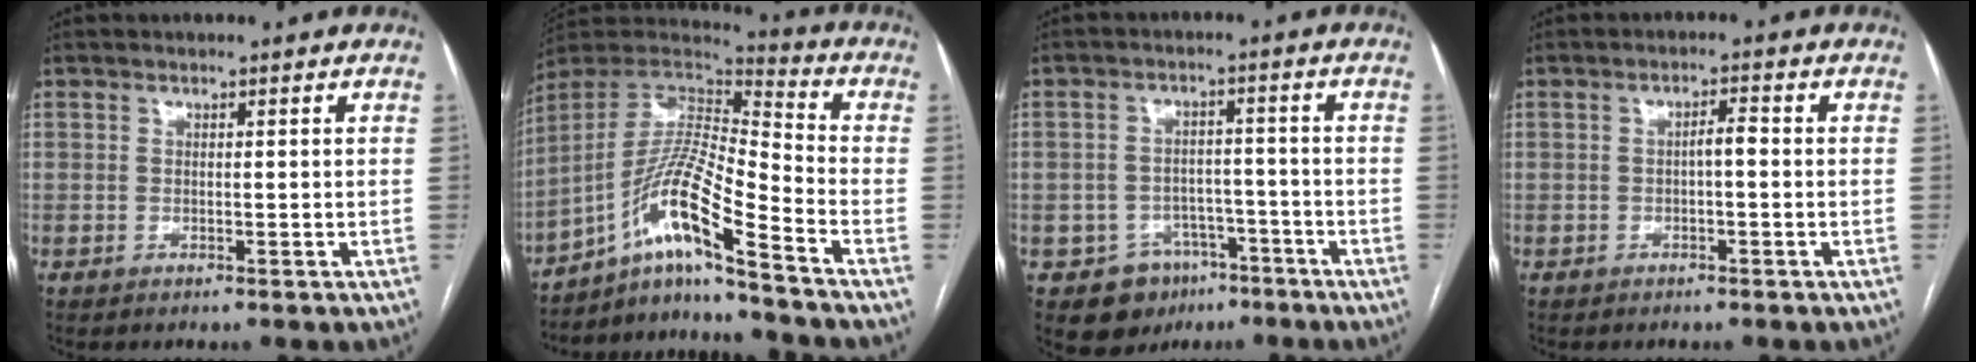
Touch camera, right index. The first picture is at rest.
{"total": 13.9, "force": [-9.1, -0.6, 10.5], "torque": [-0.213, 0.009, -0.164]}
{"total": 7.4, "force": [-4.2, 5.9, 1.3], "torque": [-0.015, 0.016, -0.052]}
{"total": 2.0, "force": [-0.3, 0.5, 2.0], "torque": [-0.031, 0.006, -0.005]}